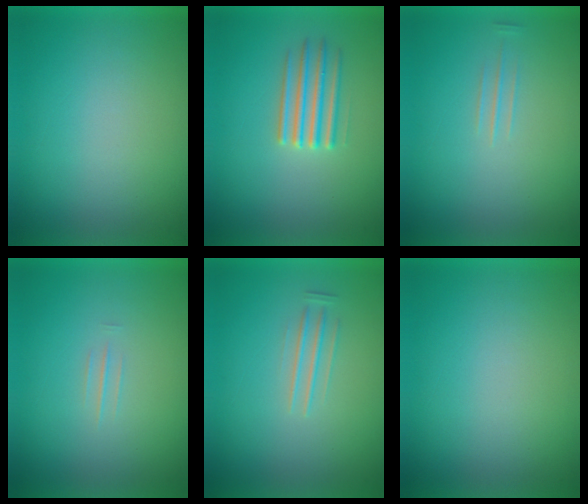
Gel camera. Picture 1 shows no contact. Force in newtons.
{"total": 2.5}
{"total": 1.3}
{"total": 1.2}
{"total": 1.2}
{"total": 0.0}